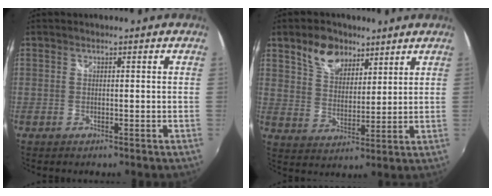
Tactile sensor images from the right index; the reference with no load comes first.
{"total": 8.7, "force": [5.7, 5.3, 3.9], "torque": [-0.070, 0.019, 0.104]}